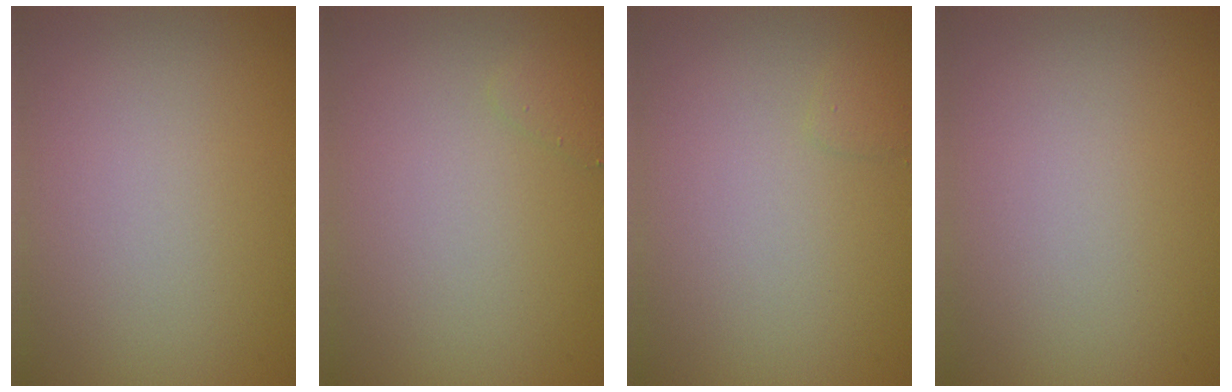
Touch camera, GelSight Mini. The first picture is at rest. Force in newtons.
{"total": 0.8, "press": 0.8, "slide": 0.1}
{"total": 0.7, "press": 0.7, "slide": 0.1}
{"total": 0.0}